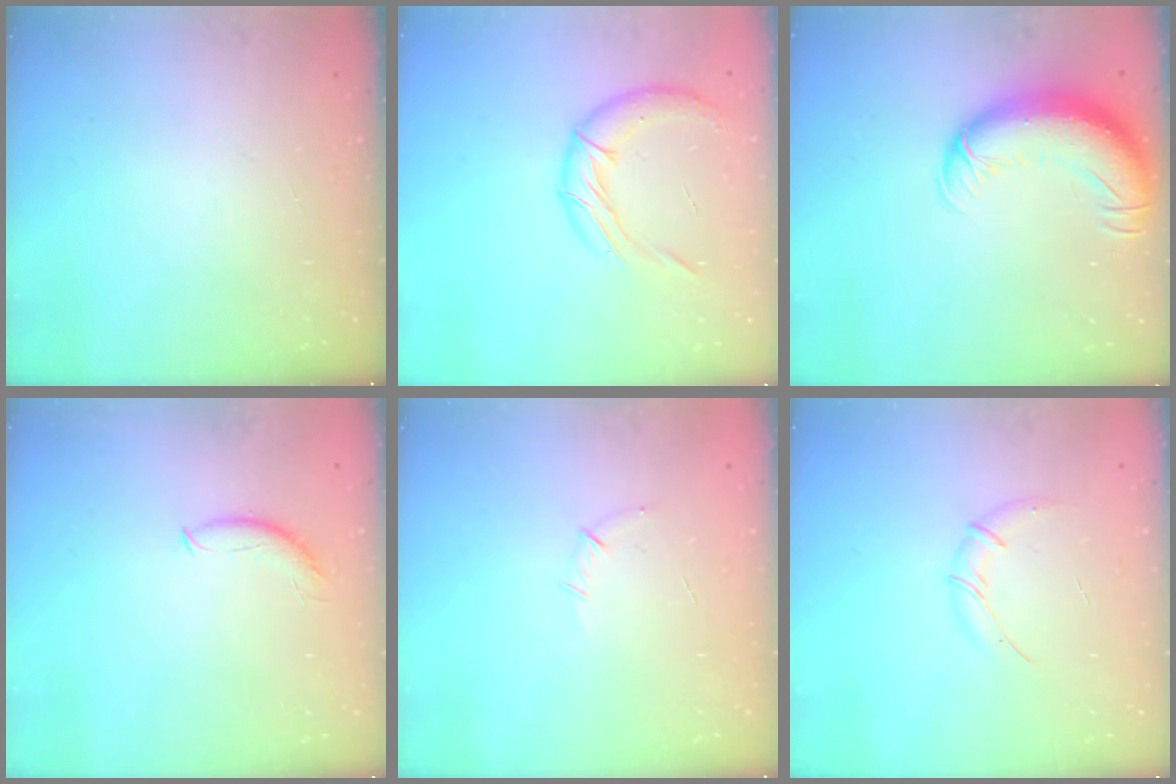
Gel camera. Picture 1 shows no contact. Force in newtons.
{"total": 12.8, "press": 12.8, "slide": 1.5}
{"total": 14.5, "press": 14.1, "slide": 3.5}
{"total": 7.5, "press": 7.5, "slide": 0.6}
{"total": 5.5, "press": 5.3, "slide": 1.4}
{"total": 7.9, "press": 7.8, "slide": 1.2}